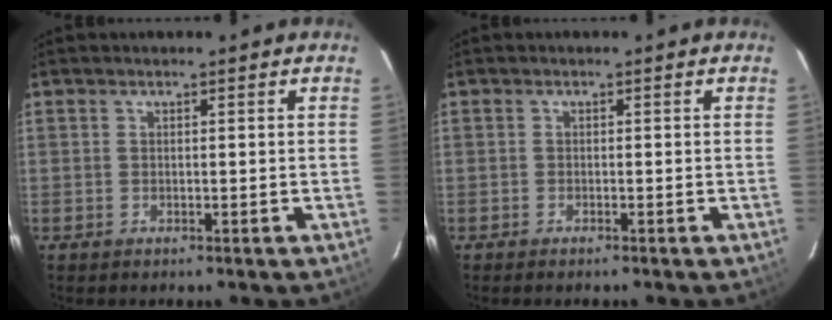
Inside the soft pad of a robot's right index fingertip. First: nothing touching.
{"total": 0.9, "force": [-0.8, 0.2, 0.4], "torque": [-0.011, -0.001, -0.016]}